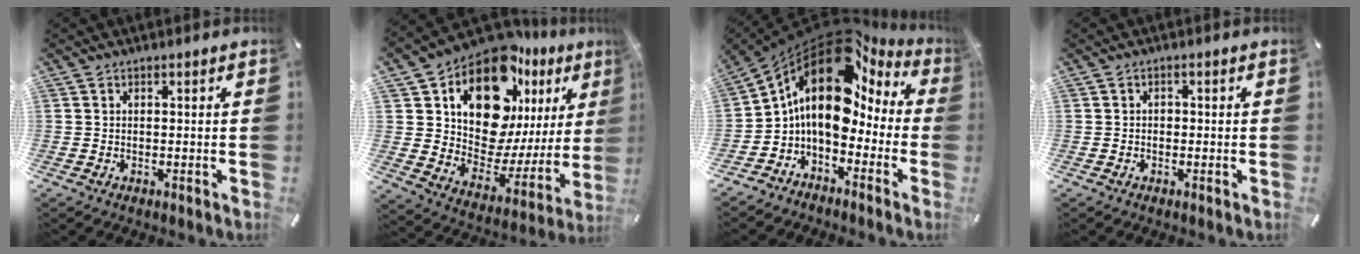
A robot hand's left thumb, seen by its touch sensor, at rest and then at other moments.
{"total": 18.1, "force": [12.0, 9.4, 9.7], "torque": [-0.158, -0.106, 0.207]}
{"total": 15.8, "force": [5.1, 10.2, 10.9], "torque": [-0.208, -0.035, 0.078]}
{"total": 1.0, "force": [-0.3, 0.9, 0.3], "torque": [-0.006, 0.003, -0.008]}